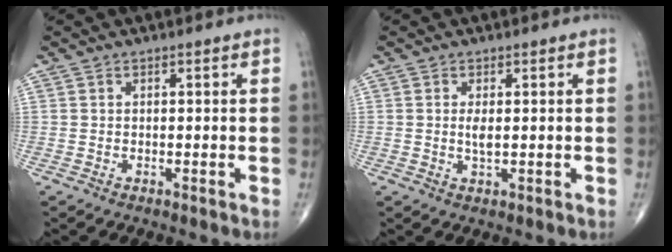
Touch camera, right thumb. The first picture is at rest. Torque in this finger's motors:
{"motor_torque": [0.46, 0.15, 0.32, -0.20, 0.01]}